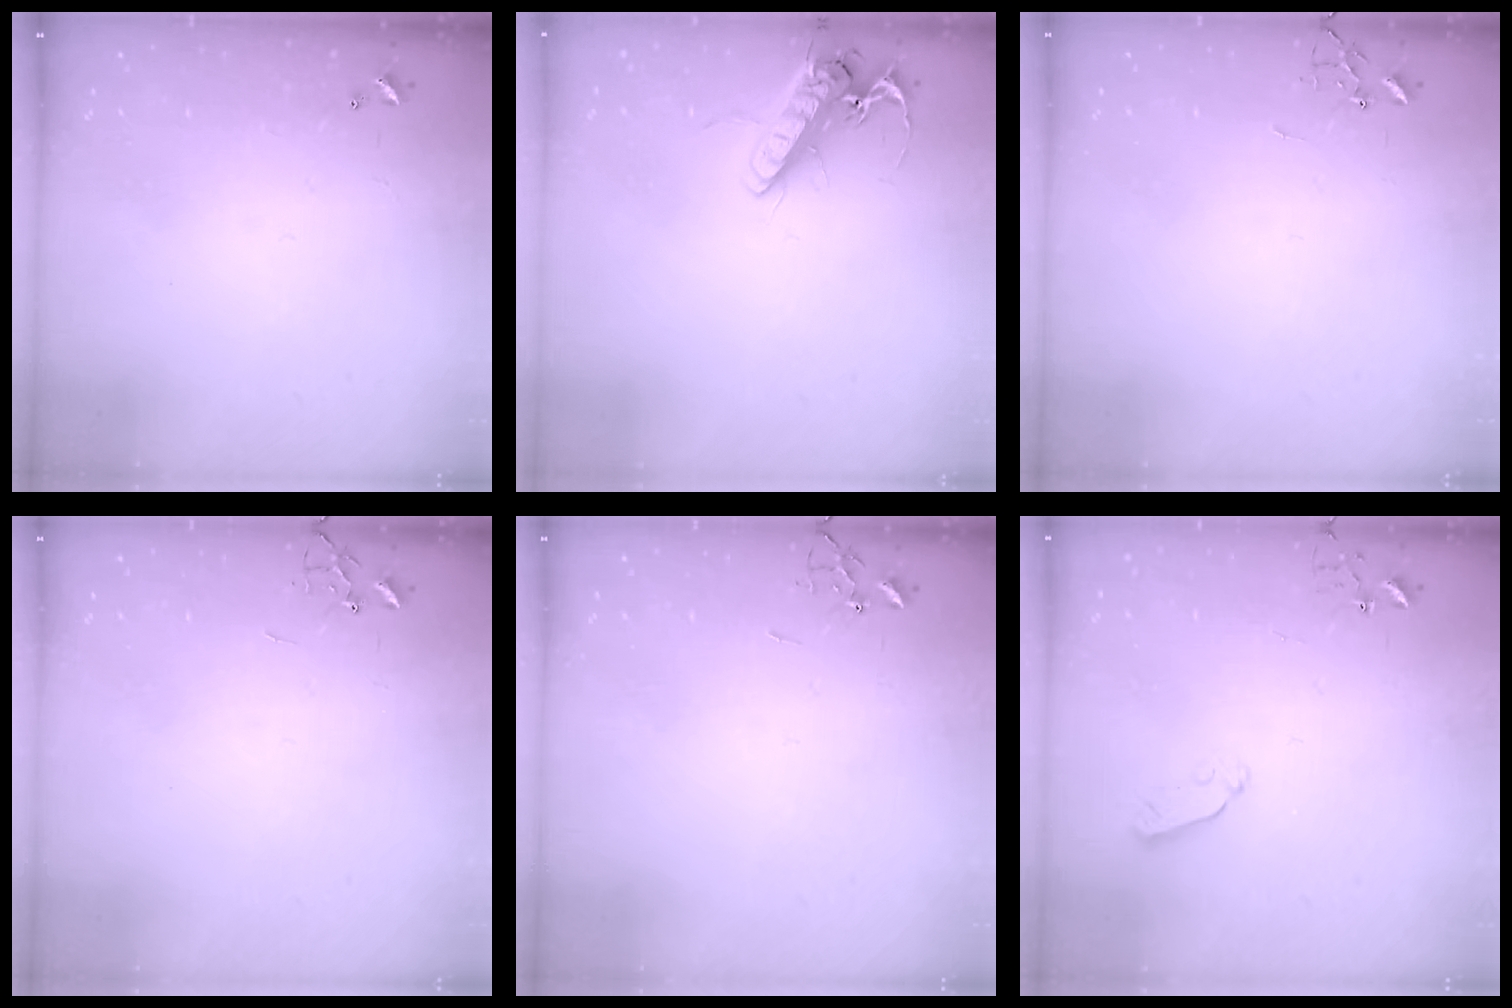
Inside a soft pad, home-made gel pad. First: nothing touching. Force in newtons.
{"total": 14.1, "press": 13.9, "slide": 2.6}
{"total": 0.0}
{"total": 0.0}
{"total": 0.0}
{"total": 3.8, "press": 3.8, "slide": 0.6}